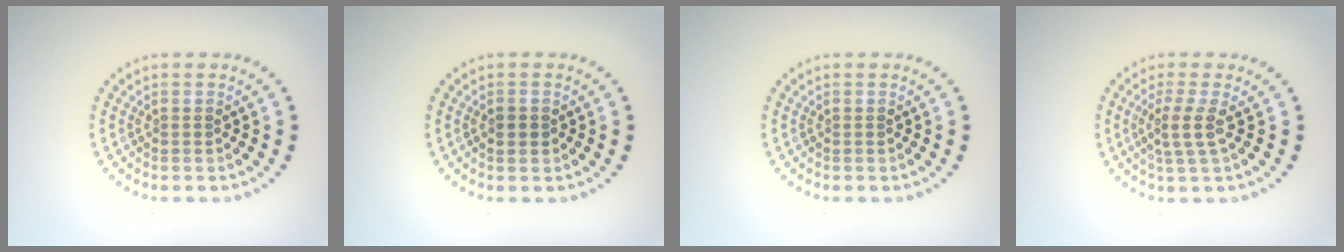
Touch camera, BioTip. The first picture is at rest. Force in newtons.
{"total": 1.0, "press": 1.0, "slide": 0.1}
{"total": 0.0}
{"total": 2.5, "press": 1.9, "slide": 1.5}